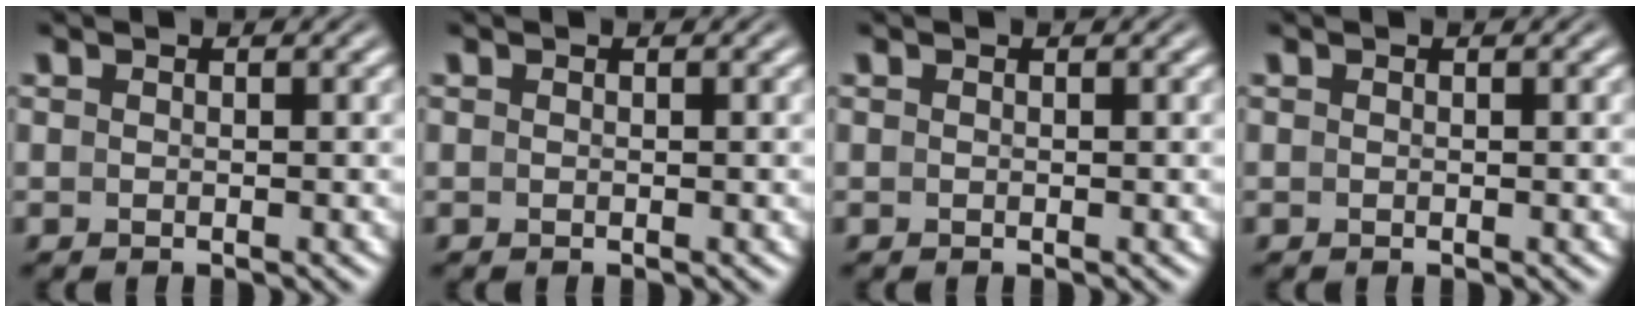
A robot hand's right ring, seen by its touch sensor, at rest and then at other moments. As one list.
[{"total": 0.0}, {"total": 0.0}, {"total": 0.0}]